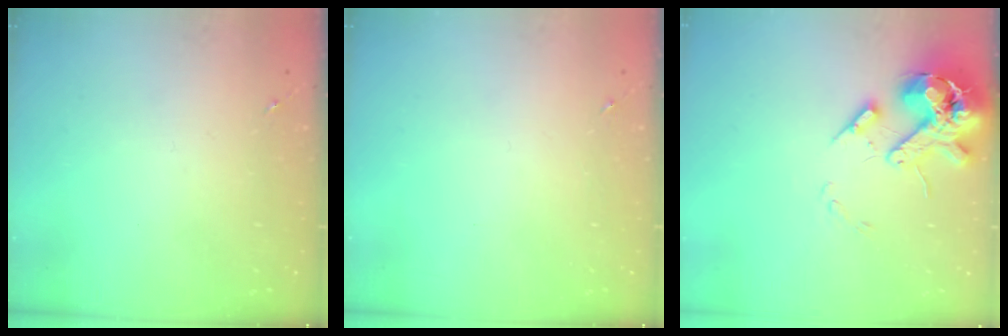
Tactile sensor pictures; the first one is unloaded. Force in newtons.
{"total": 0.0}
{"total": 15.3, "press": 15.1, "slide": 2.6}